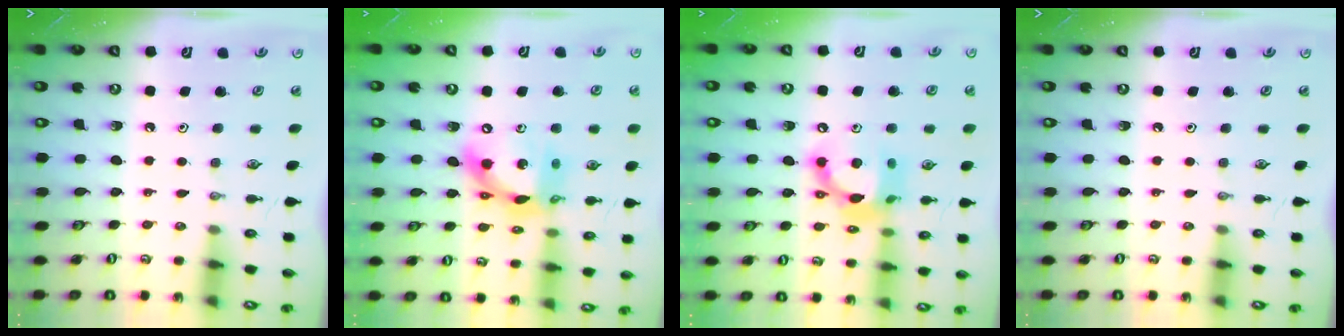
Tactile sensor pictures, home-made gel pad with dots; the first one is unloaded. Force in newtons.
{"total": 13.6, "press": 13.5, "slide": 1.7}
{"total": 13.7, "press": 13.7, "slide": 0.5}
{"total": 0.0}